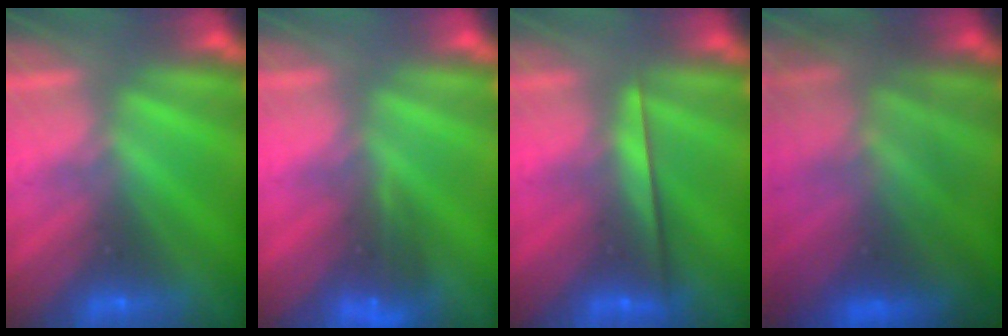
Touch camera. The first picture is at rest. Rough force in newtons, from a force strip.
{"total": 4.4}
{"total": 2.3}
{"total": 5.8}